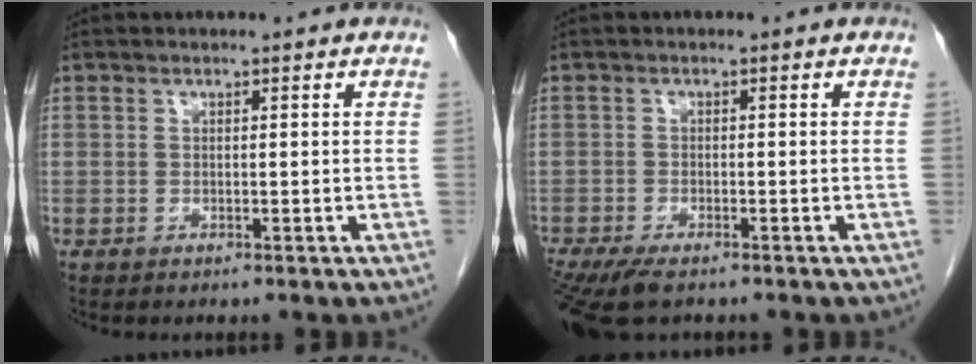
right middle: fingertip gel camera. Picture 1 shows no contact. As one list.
[{"total": 7.5, "force": [-5.8, 2.1, 4.4], "torque": [-0.077, -0.017, -0.095]}]